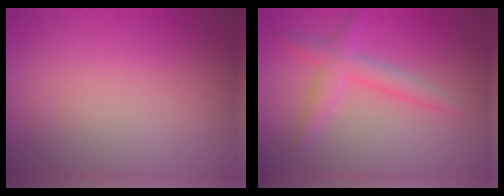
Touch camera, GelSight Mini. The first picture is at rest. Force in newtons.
{"total": 2.7, "press": 2.7, "slide": 0.0}